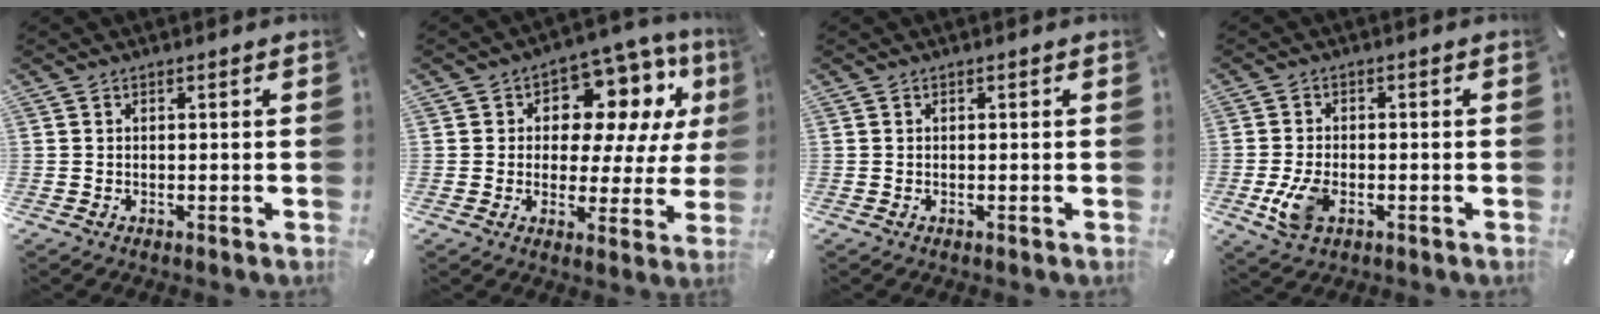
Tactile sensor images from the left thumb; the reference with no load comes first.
{"total": 12.1, "force": [5.9, 8.2, 6.6], "torque": [-0.101, -0.041, 0.109]}
{"total": 0.0}
{"total": 7.3, "force": [-2.2, 4.4, 5.4], "torque": [-0.125, 0.000, -0.040]}